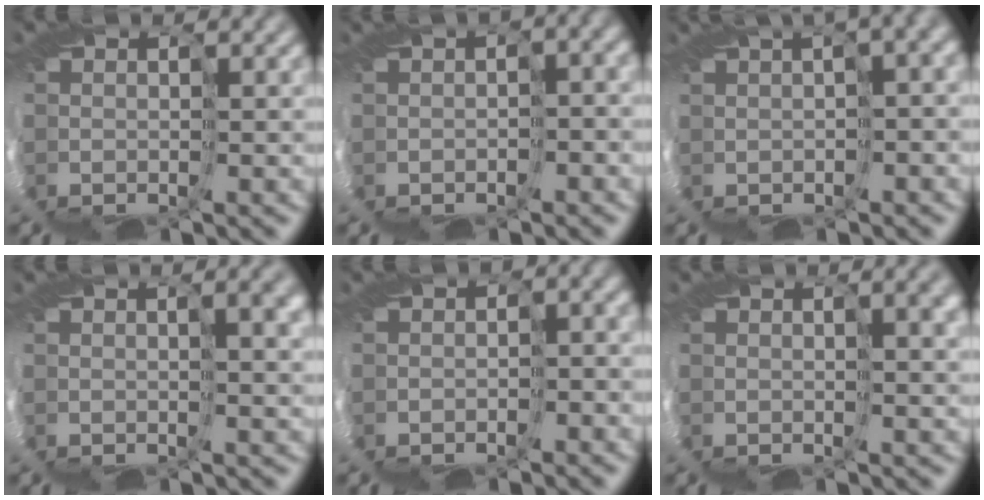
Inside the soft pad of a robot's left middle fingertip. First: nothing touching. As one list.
[{"total": 4.0, "force": [-1.3, 1.4, 3.5], "torque": [-0.047, 0.001, 0.004]}, {"total": 7.2, "force": [1.4, 1.8, 6.8], "torque": [-0.083, 0.012, 0.044]}, {"total": 5.5, "force": [2.4, 1.6, 4.6], "torque": [-0.065, 0.016, 0.041]}, {"total": 3.6, "force": [-1.7, 1.8, 2.6], "torque": [-0.034, 0.005, -0.005]}, {"total": 4.9, "force": [2.1, 1.4, 4.1], "torque": [-0.063, 0.015, 0.040]}]